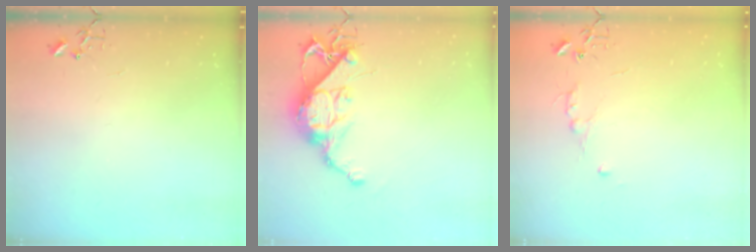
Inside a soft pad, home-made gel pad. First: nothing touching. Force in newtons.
{"total": 12.8, "press": 12.7, "slide": 1.0}
{"total": 4.8, "press": 4.8, "slide": 0.7}